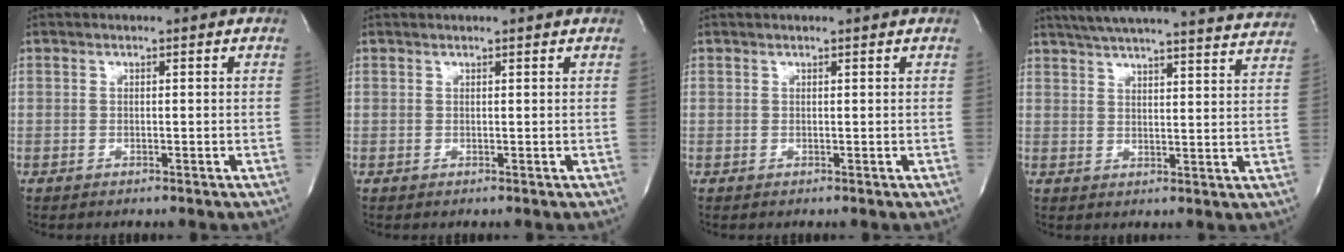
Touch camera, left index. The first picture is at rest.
{"total": 2.1, "force": [2.0, 0.0, 0.6], "torque": [-0.010, 0.011, 0.023]}
{"total": 1.3, "force": [1.3, -0.1, 0.4], "torque": [-0.009, 0.008, 0.016]}
{"total": 27.8, "force": [25.6, 2.6, 10.6], "torque": [-0.175, -0.040, 0.313]}